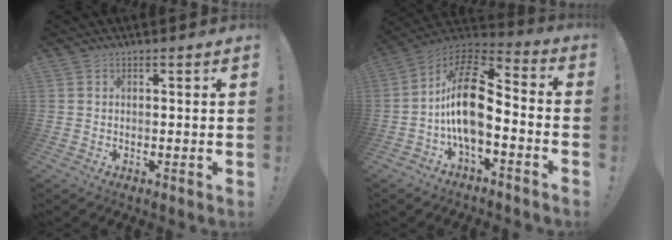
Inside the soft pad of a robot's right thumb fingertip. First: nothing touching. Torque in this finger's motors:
{"motor_torque": [2.41, 2.59, 1.57, -1.20, 0.66]}